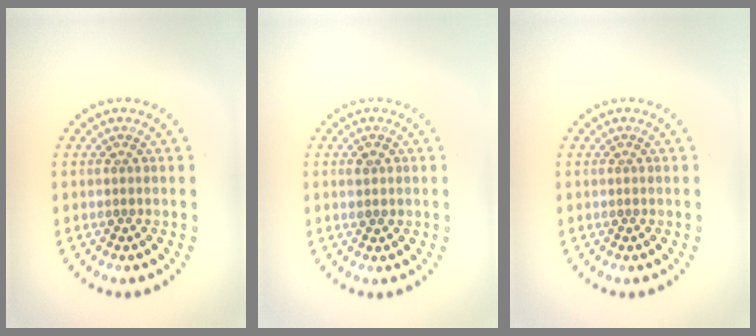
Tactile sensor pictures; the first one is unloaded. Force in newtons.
{"total": 1.1, "press": 1.0, "slide": 0.4}
{"total": 0.0}